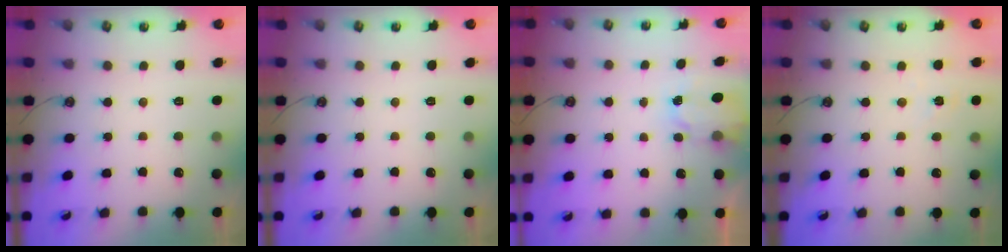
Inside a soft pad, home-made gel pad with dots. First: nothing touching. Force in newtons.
{"total": 0.0}
{"total": 2.3, "press": 2.3, "slide": 0.2}
{"total": 3.2, "press": 3.2, "slide": 0.3}